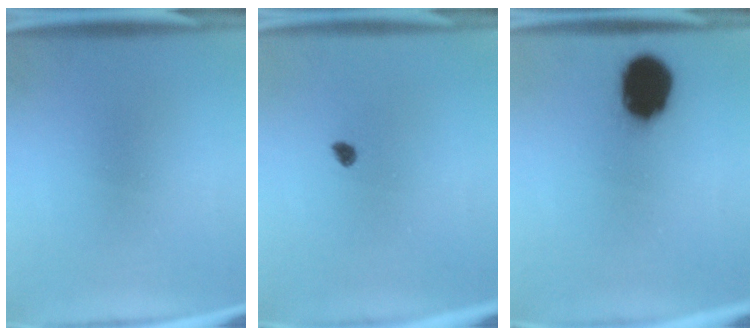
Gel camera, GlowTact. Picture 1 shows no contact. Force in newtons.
{"total": 1.3}
{"total": 14.5}